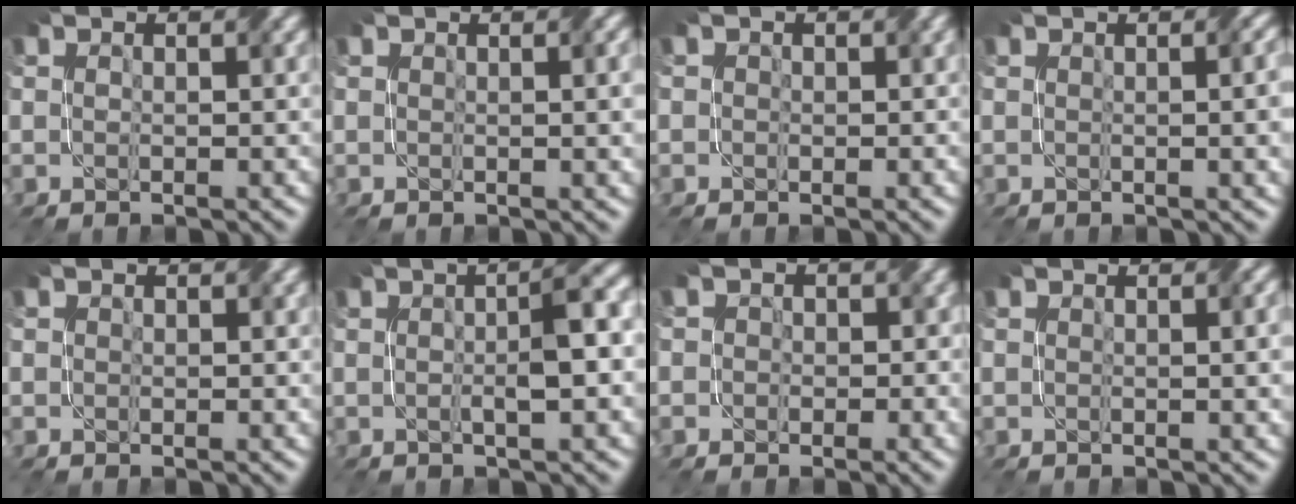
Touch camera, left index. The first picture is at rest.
{"total": 2.6, "force": [0.6, 0.9, 2.4], "torque": [-0.022, 0.004, 0.009]}
{"total": 0.8, "force": [0.3, 0.8, 0.2], "torque": [0.000, 0.000, -0.005]}
{"total": 3.9, "force": [0.4, 1.6, 3.6], "torque": [-0.024, 0.010, 0.008]}
{"total": 0.5, "force": [0.3, 0.4, 0.2], "torque": [-0.001, 0.000, 0.002]}
{"total": 4.2, "force": [0.2, 0.5, 4.1], "torque": [-0.063, 0.010, 0.001]}
{"total": 3.3, "force": [0.4, 3.0, 1.2], "torque": [0.002, 0.011, -0.024]}
{"total": 2.3, "force": [0.5, 0.7, 2.1], "torque": [-0.020, 0.005, 0.008]}